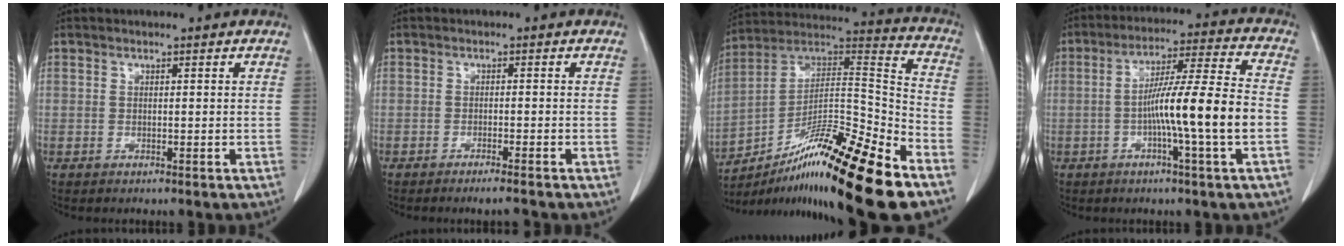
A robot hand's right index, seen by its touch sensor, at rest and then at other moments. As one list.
[{"total": 2.7, "force": [-2.3, -0.4, 1.3], "torque": [-0.016, -0.003, -0.034]}, {"total": 22.9, "force": [-14.9, 1.0, 17.3], "torque": [-0.255, 0.002, -0.251]}, {"total": 12.8, "force": [-2.9, -0.9, 12.4], "torque": [-0.214, 0.005, -0.054]}]